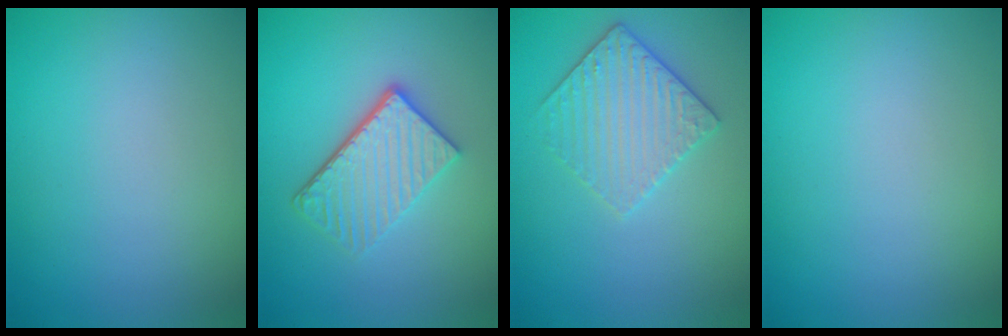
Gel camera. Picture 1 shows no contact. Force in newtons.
{"total": 4.4, "press": 3.5, "slide": 2.7}
{"total": 3.2, "press": 3.0, "slide": 1.1}
{"total": 0.0}